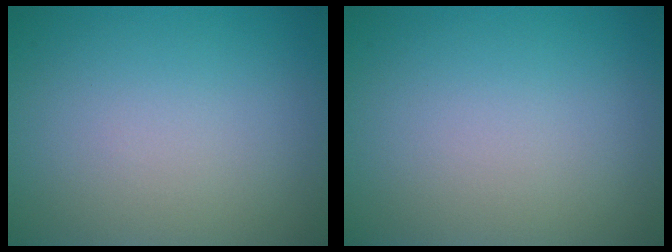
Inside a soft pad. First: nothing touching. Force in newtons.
{"total": 0.0}